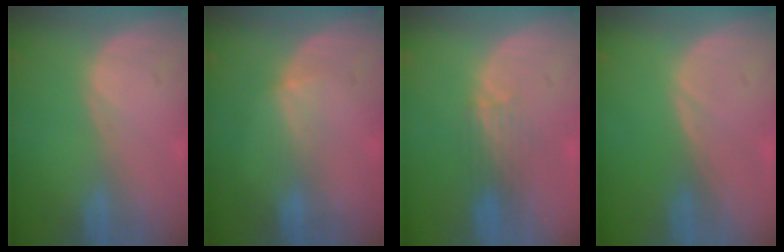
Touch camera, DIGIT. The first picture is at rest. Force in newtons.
{"total": 2.4, "press": 2.1, "slide": 1.2}
{"total": 3.3, "press": 3.1, "slide": 1.1}
{"total": 0.0}